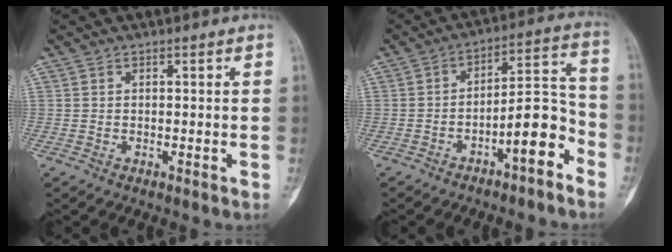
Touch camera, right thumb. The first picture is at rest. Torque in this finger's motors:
{"motor_torque": [0.72, 1.09, 0.94, -0.49, 0.20]}